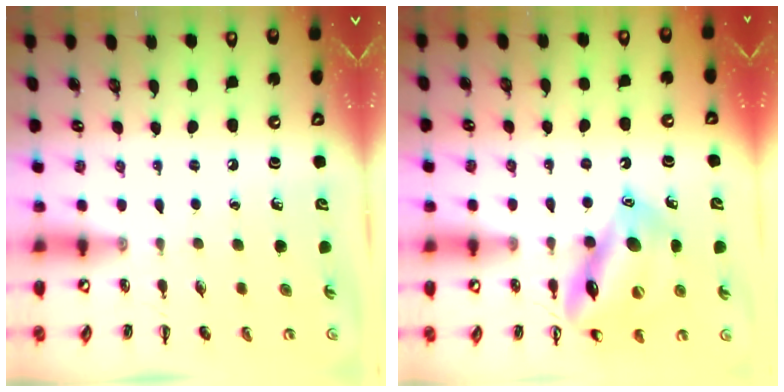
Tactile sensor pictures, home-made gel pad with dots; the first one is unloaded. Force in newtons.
{"total": 15.2, "press": 15.1, "slide": 2.2}